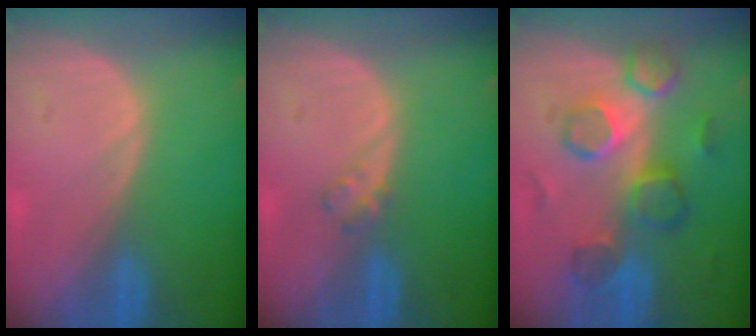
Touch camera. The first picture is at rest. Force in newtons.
{"total": 1.6, "press": 1.6, "slide": 0.2}
{"total": 8.8, "press": 8.5, "slide": 2.3}